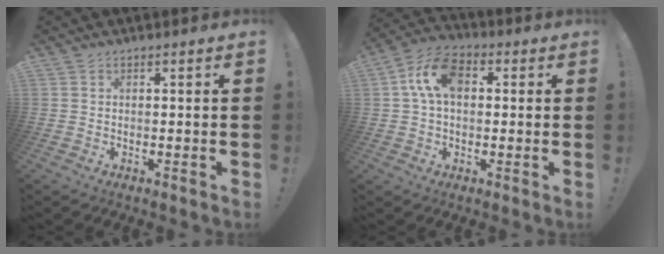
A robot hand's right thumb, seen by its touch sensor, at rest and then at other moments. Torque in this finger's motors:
{"motor_torque": [0.59, 1.58, 0.08, 0.08, 0.08]}